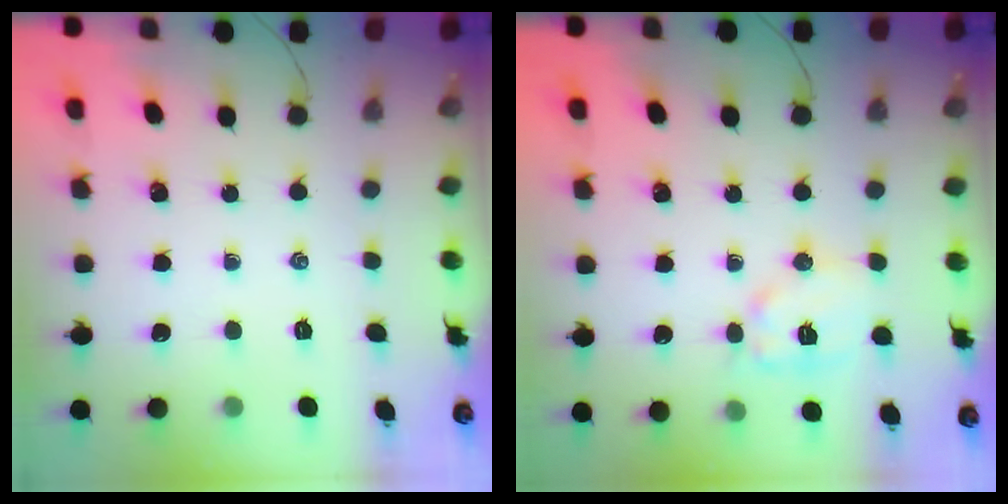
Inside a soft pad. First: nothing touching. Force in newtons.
{"total": 9.8, "press": 9.8, "slide": 0.6}